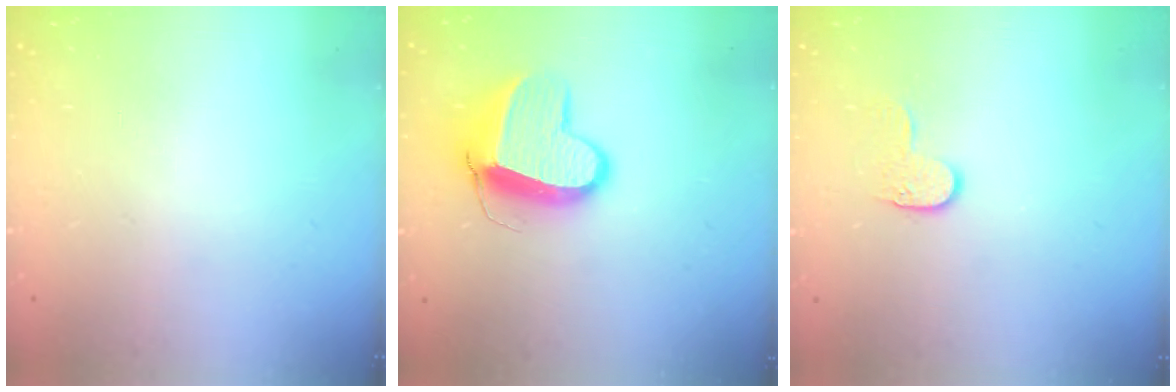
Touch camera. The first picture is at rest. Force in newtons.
{"total": 12.0, "press": 11.9, "slide": 1.2}
{"total": 5.6, "press": 5.6, "slide": 0.5}